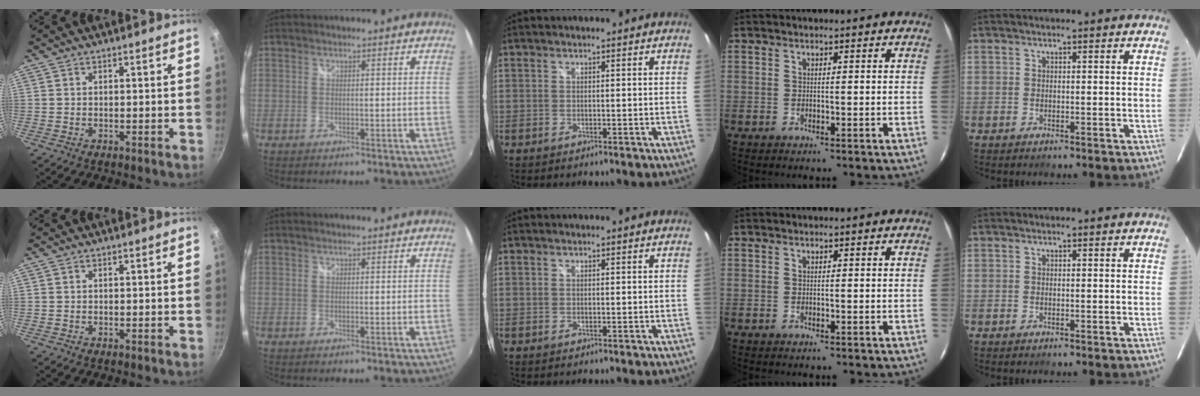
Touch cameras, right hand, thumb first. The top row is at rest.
{}